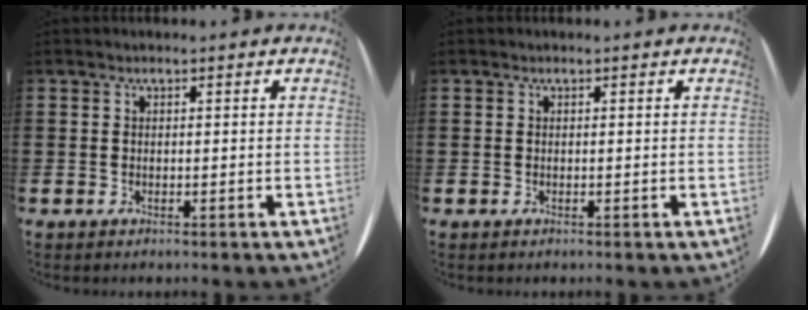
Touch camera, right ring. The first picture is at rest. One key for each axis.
{"total": 0.0}